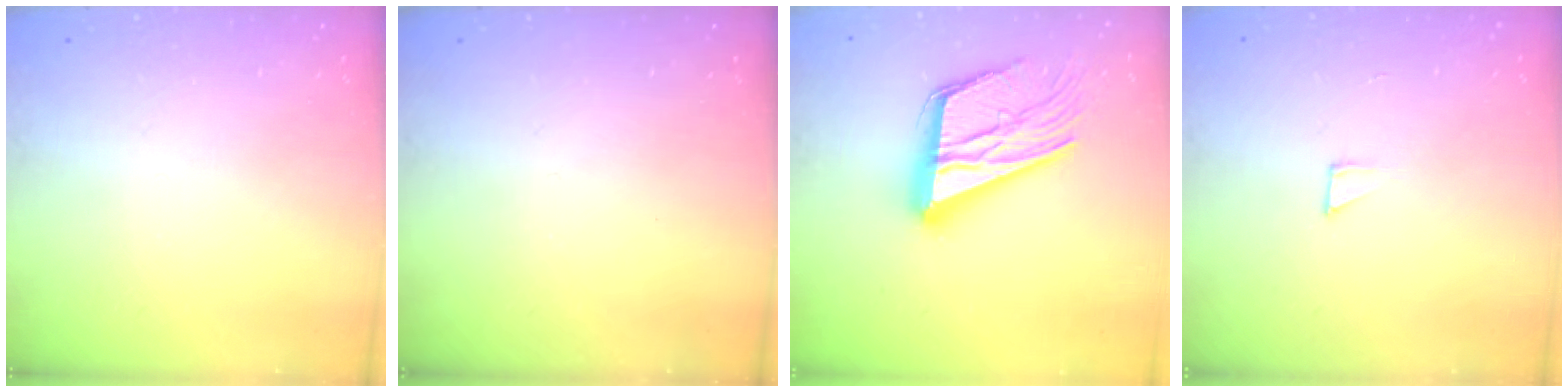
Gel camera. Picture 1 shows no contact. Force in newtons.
{"total": 0.0}
{"total": 21.7, "press": 21.7, "slide": 1.5}
{"total": 2.1, "press": 2.1, "slide": 0.1}